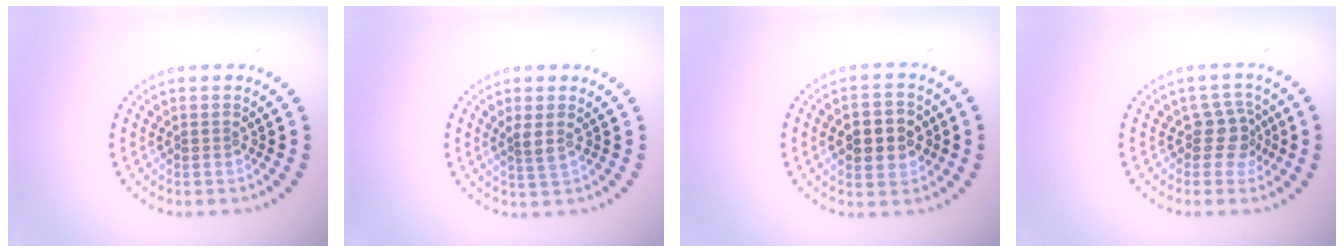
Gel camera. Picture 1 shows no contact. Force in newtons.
{"total": 1.4, "press": 1.1, "slide": 0.9}
{"total": 4.1, "press": 4.0, "slide": 0.4}
{"total": 2.5, "press": 1.9, "slide": 1.6}